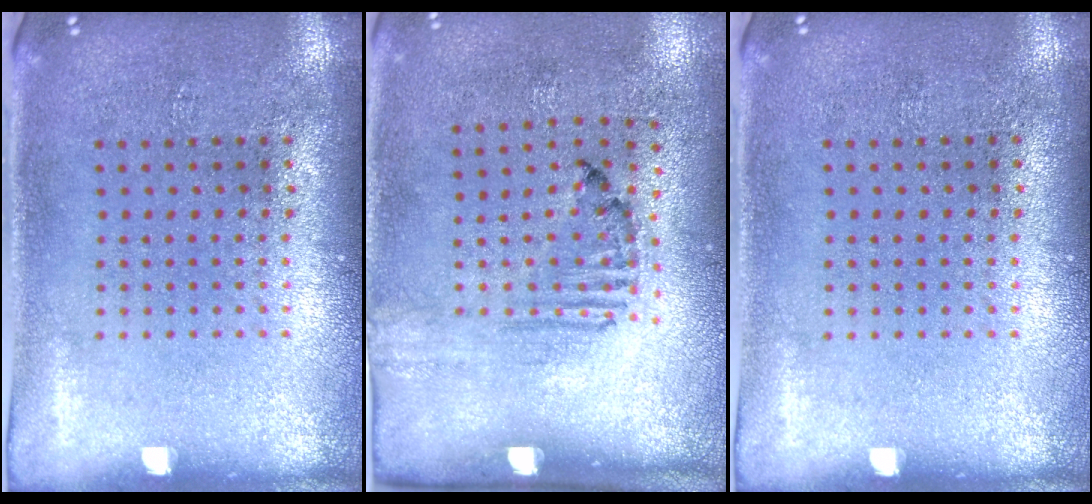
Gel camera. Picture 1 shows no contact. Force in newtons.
{"total": 1.7, "press": 1.0, "slide": 1.3}
{"total": 0.0}